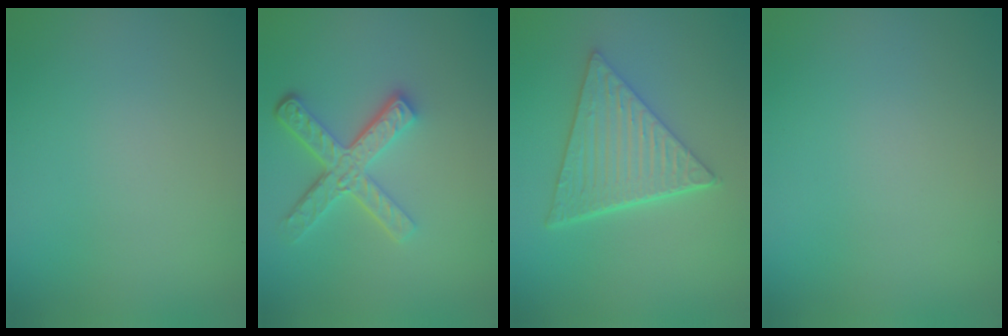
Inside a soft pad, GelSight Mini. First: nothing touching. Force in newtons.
{"total": 4.8, "press": 3.6, "slide": 3.2}
{"total": 5.9, "press": 4.3, "slide": 4.1}
{"total": 0.0}